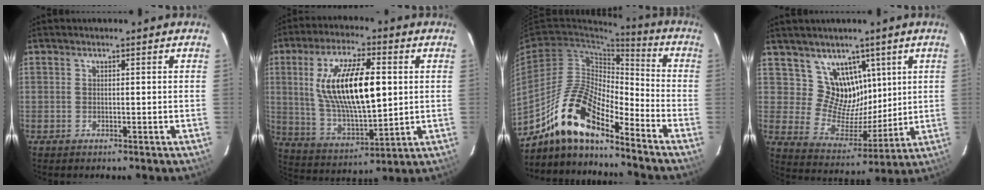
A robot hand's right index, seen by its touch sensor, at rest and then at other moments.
{"total": 18.7, "force": [3.3, 7.0, 17.0], "torque": [-0.321, 0.003, 0.072]}
{"total": 15.6, "force": [-11.6, 4.3, 9.6], "torque": [-0.184, -0.002, -0.225]}
{"total": 11.0, "force": [6.1, 8.5, 3.4], "torque": [-0.052, -0.009, 0.124]}